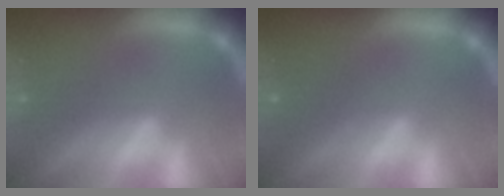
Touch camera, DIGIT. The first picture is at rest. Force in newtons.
{"total": 1.9}